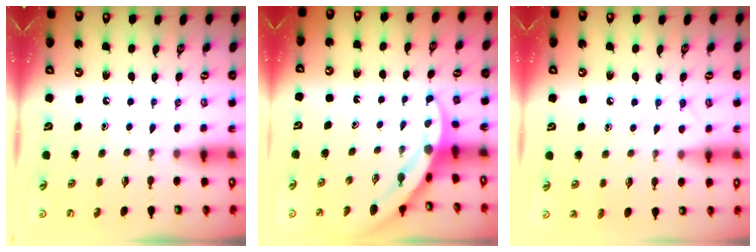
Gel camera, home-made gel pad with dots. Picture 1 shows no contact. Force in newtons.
{"total": 3.4, "press": 3.4, "slide": 0.2}
{"total": 7.9, "press": 7.9, "slide": 0.6}